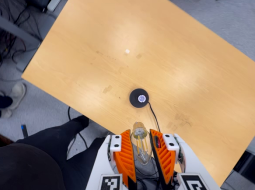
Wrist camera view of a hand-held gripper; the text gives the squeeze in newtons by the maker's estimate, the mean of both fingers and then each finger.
{"total": 10.2, "left": 10.1, "right": 10.3}